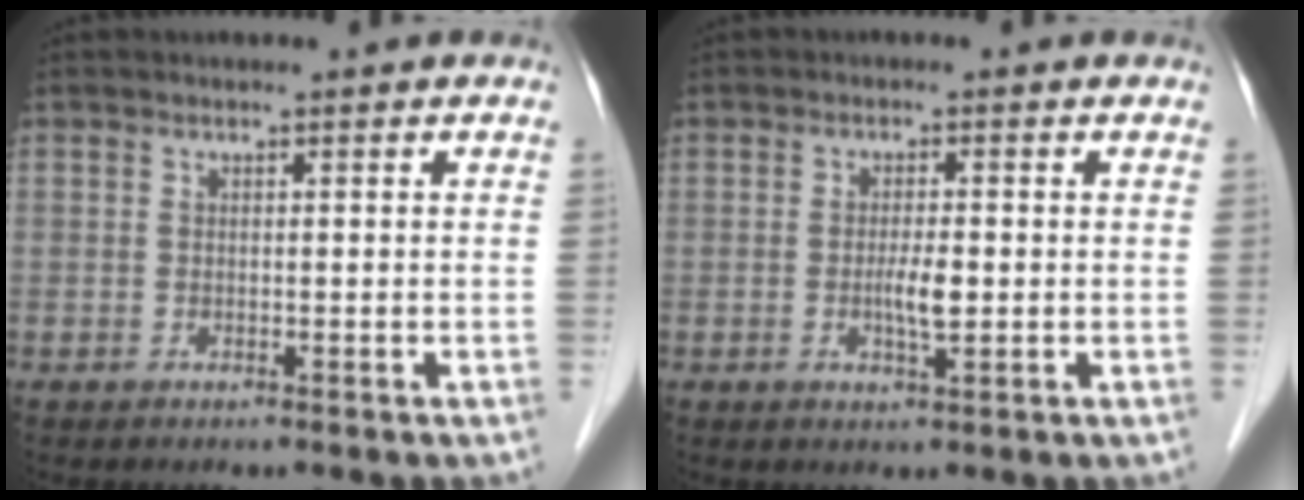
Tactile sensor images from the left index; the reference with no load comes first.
{"total": 2.9, "force": [-0.3, 0.6, 2.8], "torque": [-0.053, -0.001, -0.006]}